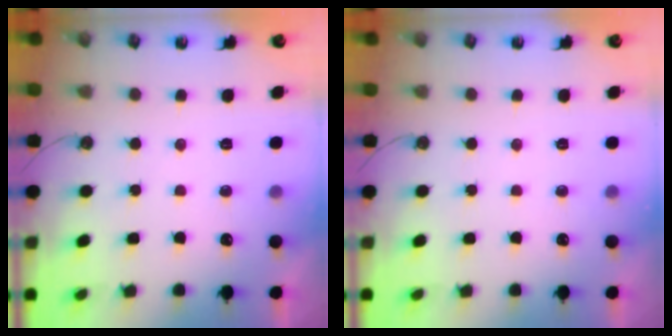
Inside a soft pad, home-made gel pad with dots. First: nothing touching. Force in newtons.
{"total": 0.0}